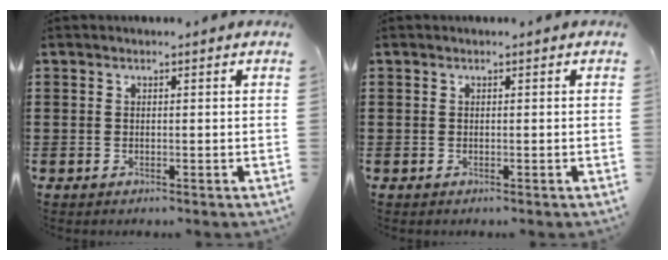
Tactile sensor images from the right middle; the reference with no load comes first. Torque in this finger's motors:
{"motor_torque": [0.00, 0.00, 0.00, 0.00]}